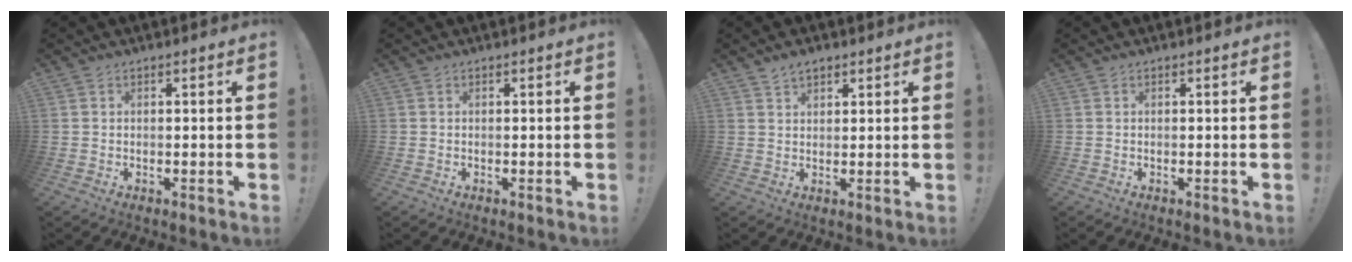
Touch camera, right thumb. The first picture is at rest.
{"total": 0.0}
{"total": 3.2, "force": [2.4, 1.8, 1.1], "torque": [-0.012, -0.011, 0.042]}
{"total": 0.0}